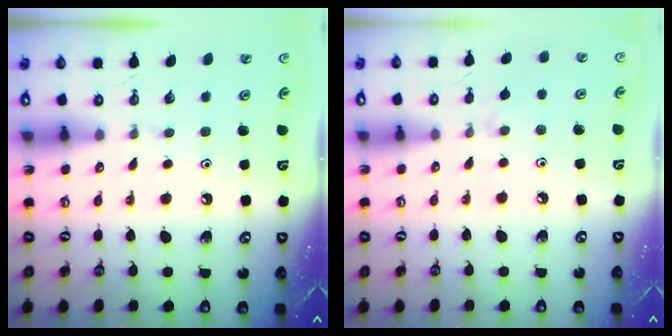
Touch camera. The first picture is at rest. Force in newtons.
{"total": 2.4, "press": 2.3, "slide": 0.5}